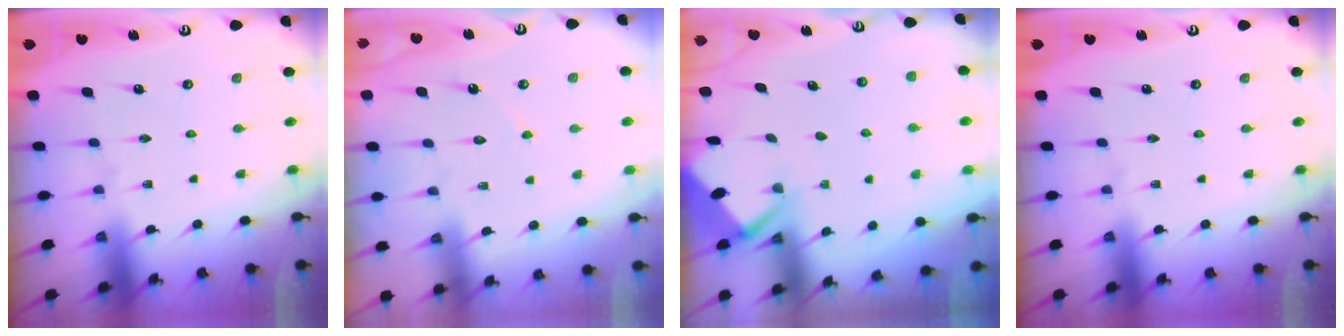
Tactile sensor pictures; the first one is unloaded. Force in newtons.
{"total": 3.2, "press": 3.2, "slide": 0.2}
{"total": 2.6, "press": 2.6, "slide": 0.3}
{"total": 0.0}